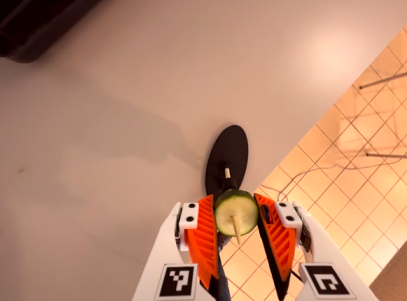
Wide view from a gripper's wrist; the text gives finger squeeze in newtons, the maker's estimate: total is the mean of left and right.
{"total": 10.3, "left": 10.2, "right": 10.5}